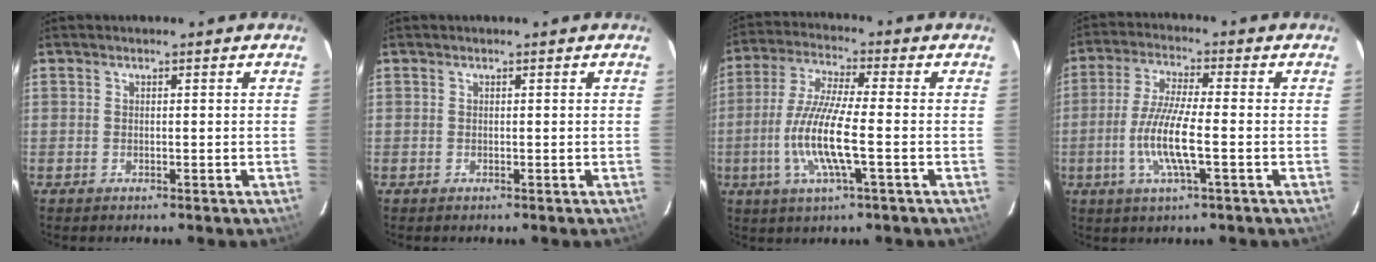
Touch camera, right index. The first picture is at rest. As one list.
[{"total": 0.0}, {"total": 11.9, "force": [-2.9, 1.3, 11.4], "torque": [-0.238, -0.008, -0.059]}, {"total": 9.8, "force": [-2.6, 1.1, 9.4], "torque": [-0.191, -0.006, -0.052]}]